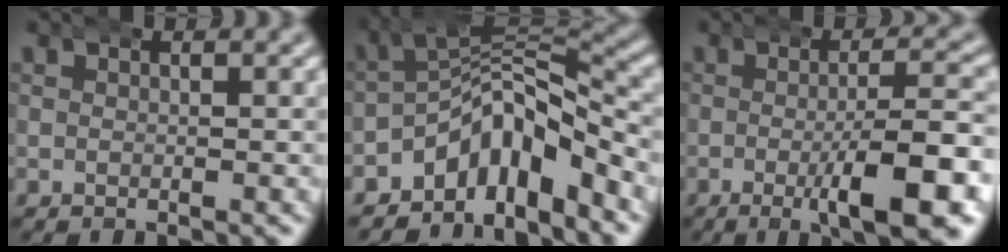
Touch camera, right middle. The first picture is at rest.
{"total": 9.9, "force": [-3.3, 6.3, 7.0], "torque": [-0.104, -0.011, -0.055]}
{"total": 7.0, "force": [-1.7, 1.3, 6.7], "torque": [-0.087, 0.002, -0.025]}